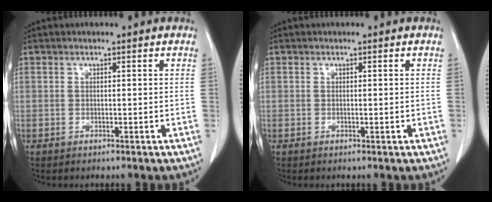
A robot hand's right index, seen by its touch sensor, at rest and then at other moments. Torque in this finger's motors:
{"motor_torque": [-0.02, 0.04, 0.01, 0.02]}